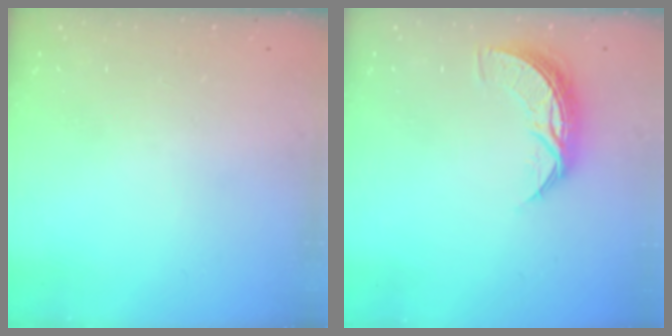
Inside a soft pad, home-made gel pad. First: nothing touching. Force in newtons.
{"total": 8.8, "press": 8.8, "slide": 0.4}